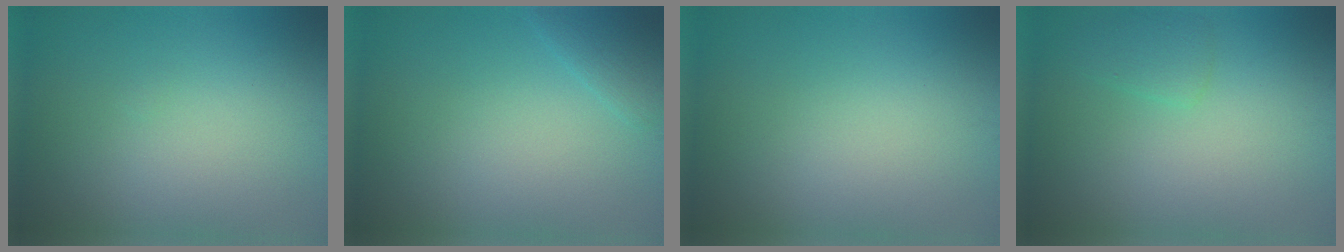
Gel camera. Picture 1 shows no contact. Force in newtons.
{"total": 1.5, "press": 1.5, "slide": 0.0}
{"total": 0.0}
{"total": 1.5, "press": 1.5, "slide": 0.1}